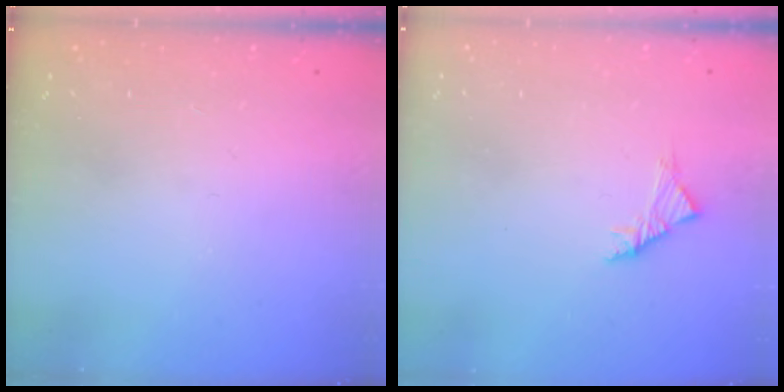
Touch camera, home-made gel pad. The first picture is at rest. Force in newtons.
{"total": 2.8, "press": 2.6, "slide": 0.8}